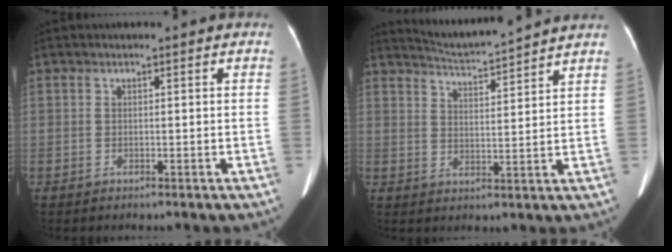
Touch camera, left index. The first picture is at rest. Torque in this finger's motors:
{"motor_torque": [0.81, -1.33, 0.02, 0.00]}